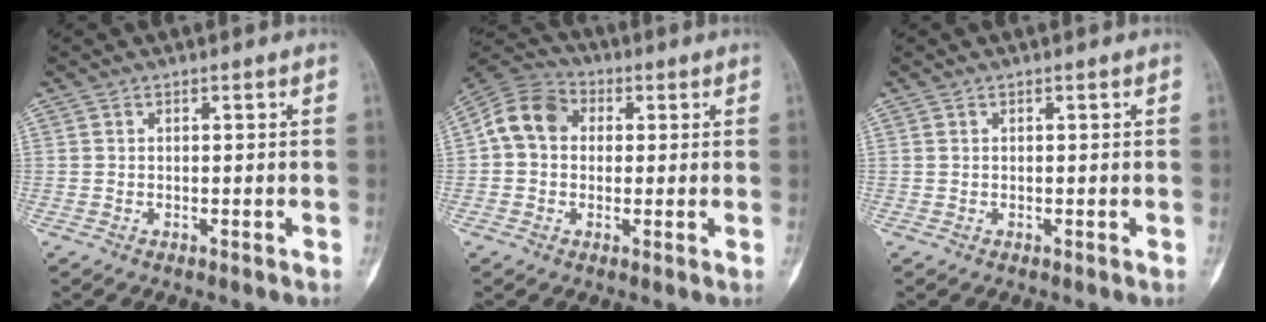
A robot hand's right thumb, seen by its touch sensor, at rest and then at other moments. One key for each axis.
{"total": 9.4, "fx": 1.0, "fy": 7.6, "fz": 5.4, "tx": -0.089, "ty": 0.026, "tz": 0.002}
{"total": 0.0}